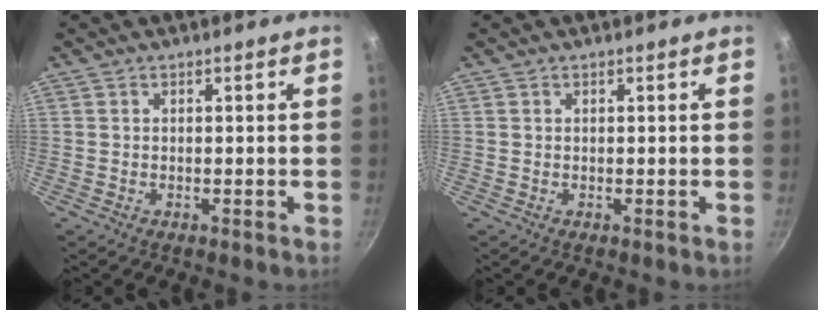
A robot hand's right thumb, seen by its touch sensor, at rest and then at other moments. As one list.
[{"total": 0.0}]